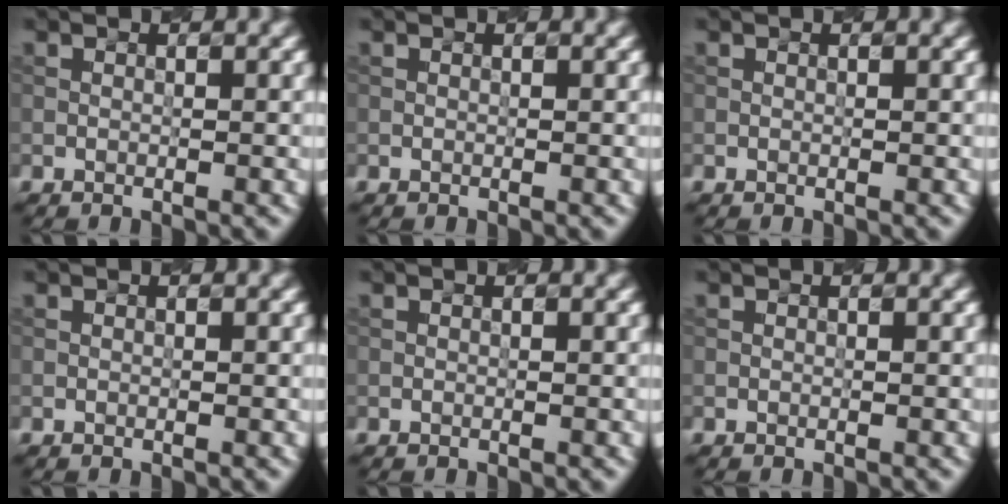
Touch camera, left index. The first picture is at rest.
{"total": 0.0}
{"total": 0.0}
{"total": 0.0}
{"total": 0.0}
{"total": 0.0}